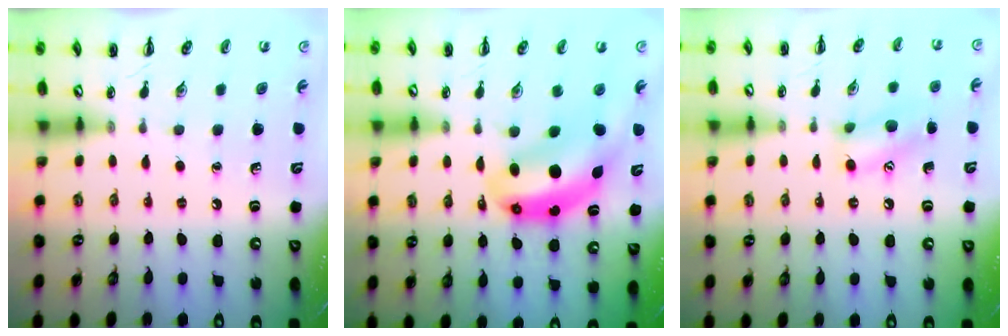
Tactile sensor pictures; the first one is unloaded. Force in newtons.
{"total": 9.2, "press": 8.9, "slide": 2.3}
{"total": 10.4, "press": 10.3, "slide": 0.9}